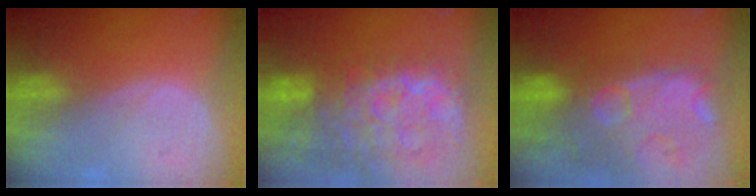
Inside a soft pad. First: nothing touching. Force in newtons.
{"total": 14.9, "press": 12.1, "slide": 8.7}
{"total": 14.4, "press": 11.8, "slide": 8.3}